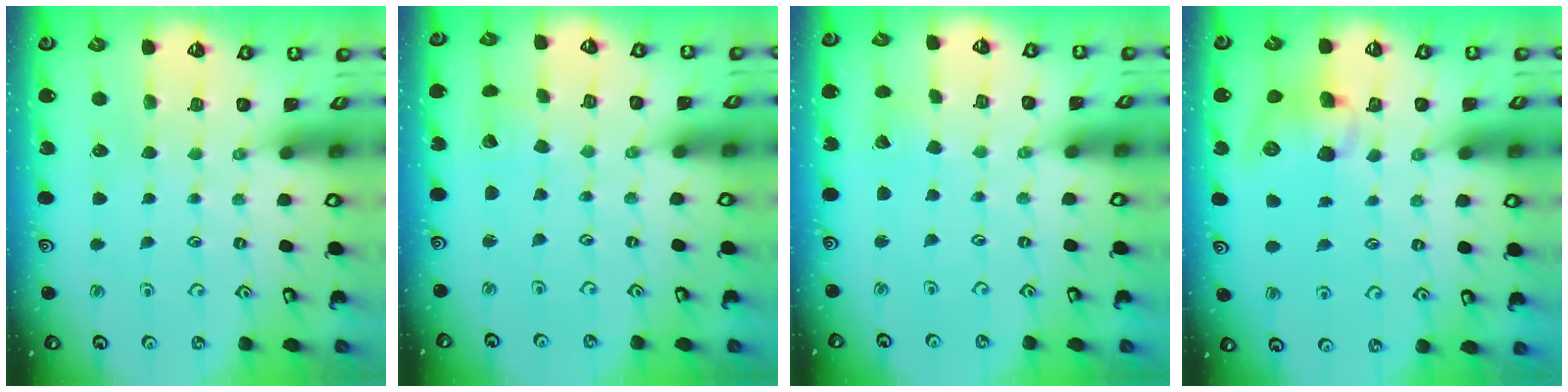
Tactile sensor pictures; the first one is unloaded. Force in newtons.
{"total": 1.4, "press": 1.3, "slide": 0.2}
{"total": 2.2, "press": 2.2, "slide": 0.2}
{"total": 9.7, "press": 9.6, "slide": 1.0}